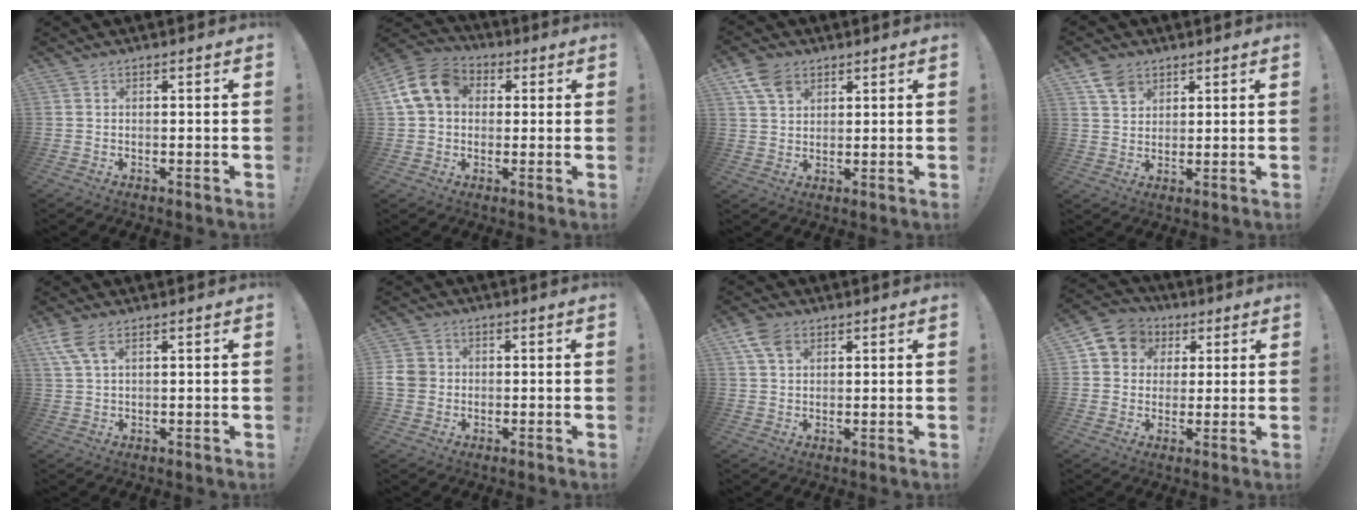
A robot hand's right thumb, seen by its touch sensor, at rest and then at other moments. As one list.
[{"total": 13.5, "force": [3.1, 10.8, 7.6], "torque": [-0.121, 0.008, 0.068]}, {"total": 7.7, "force": [4.4, 5.2, 3.7], "torque": [-0.065, -0.009, 0.088]}, {"total": 6.3, "force": [4.1, 4.4, 2.0], "torque": [-0.030, -0.018, 0.079]}, {"total": 6.4, "force": [3.5, 2.4, 4.7], "torque": [-0.107, -0.005, 0.066]}, {"total": 7.1, "force": [-0.3, 6.3, 3.2], "torque": [-0.084, 0.010, -0.003]}, {"total": 6.5, "force": [3.2, 4.4, 3.6], "torque": [-0.073, 0.000, 0.066]}, {"total": 8.6, "force": [2.7, 7.8, 2.4], "torque": [-0.037, -0.008, 0.057]}]